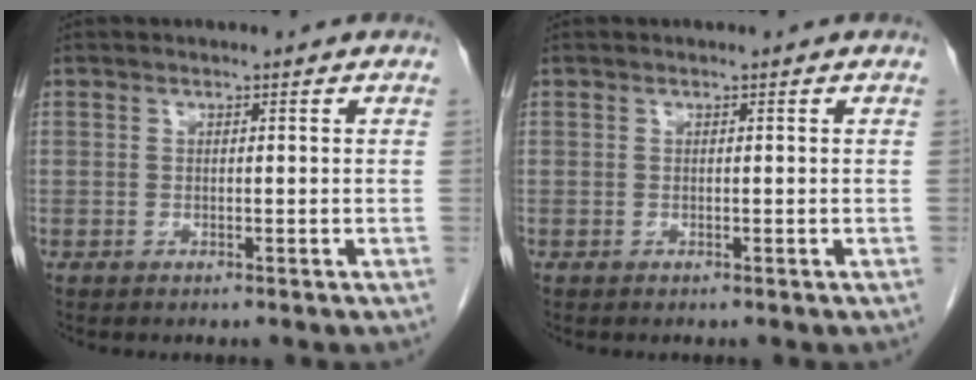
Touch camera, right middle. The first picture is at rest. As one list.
[{"total": 0.0}]